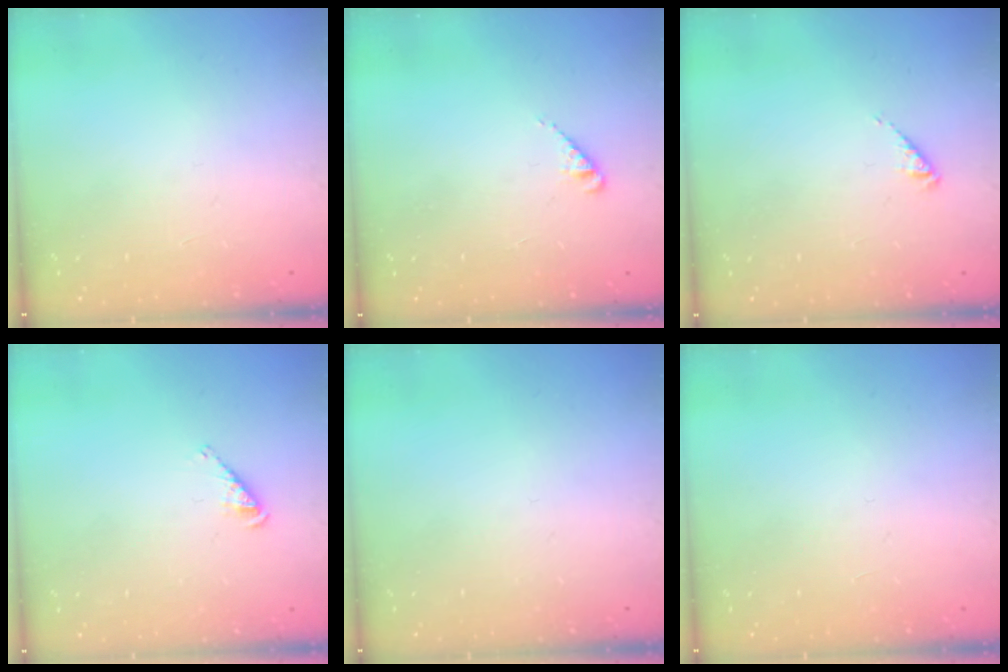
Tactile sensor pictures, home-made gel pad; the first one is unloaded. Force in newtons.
{"total": 2.3, "press": 2.3, "slide": 0.2}
{"total": 1.1, "press": 1.0, "slide": 0.3}
{"total": 2.9, "press": 2.9, "slide": 0.5}
{"total": 0.0}
{"total": 0.0}